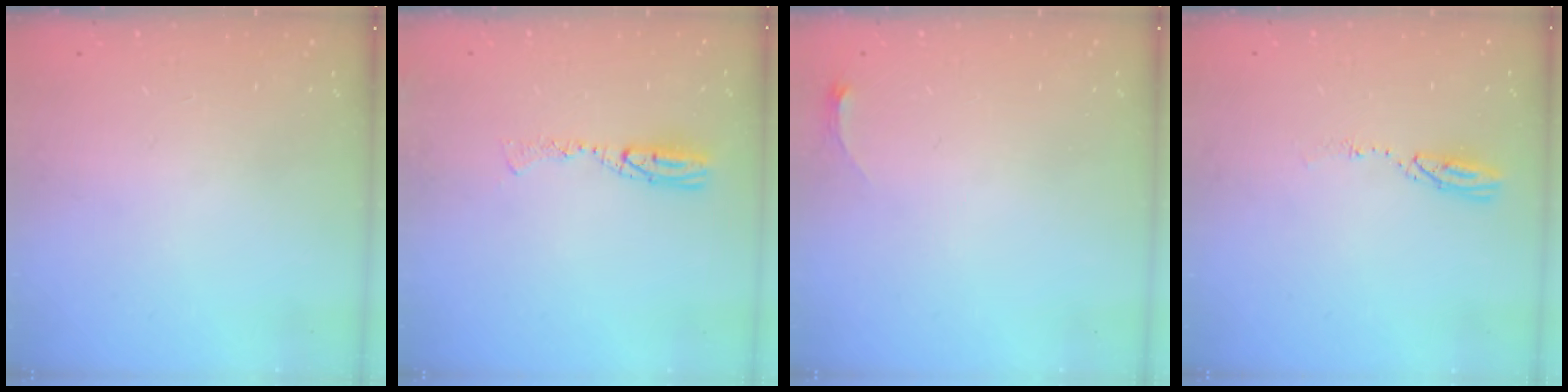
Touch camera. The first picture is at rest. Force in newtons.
{"total": 8.1, "press": 7.9, "slide": 1.7}
{"total": 2.8, "press": 2.8, "slide": 0.4}
{"total": 3.9, "press": 3.9, "slide": 0.4}